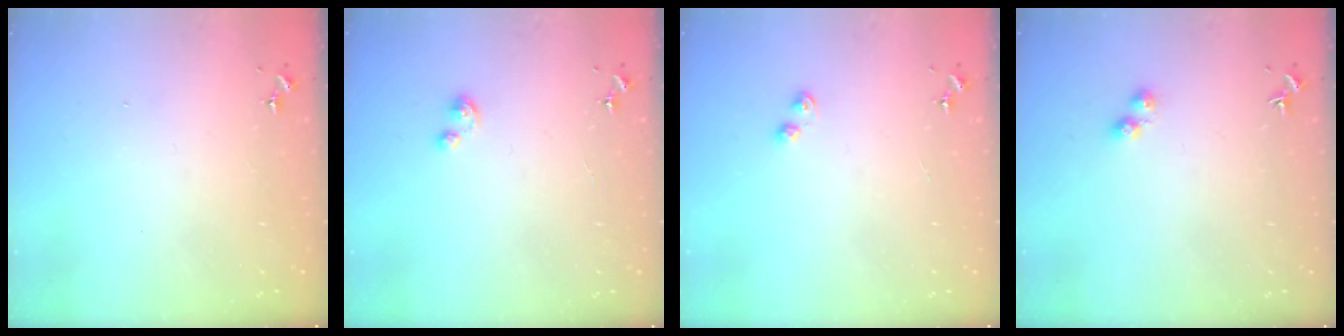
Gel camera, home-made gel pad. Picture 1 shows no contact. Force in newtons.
{"total": 3.2, "press": 3.2, "slide": 0.4}
{"total": 3.0, "press": 2.9, "slide": 0.6}
{"total": 2.2, "press": 2.2, "slide": 0.6}